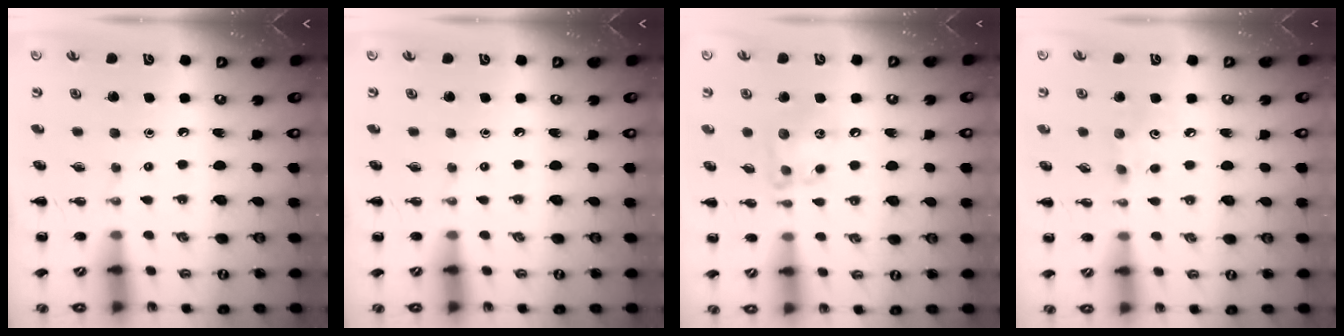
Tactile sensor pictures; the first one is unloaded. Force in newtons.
{"total": 0.0}
{"total": 10.2, "press": 10.2, "slide": 0.6}
{"total": 3.7, "press": 3.5, "slide": 1.0}